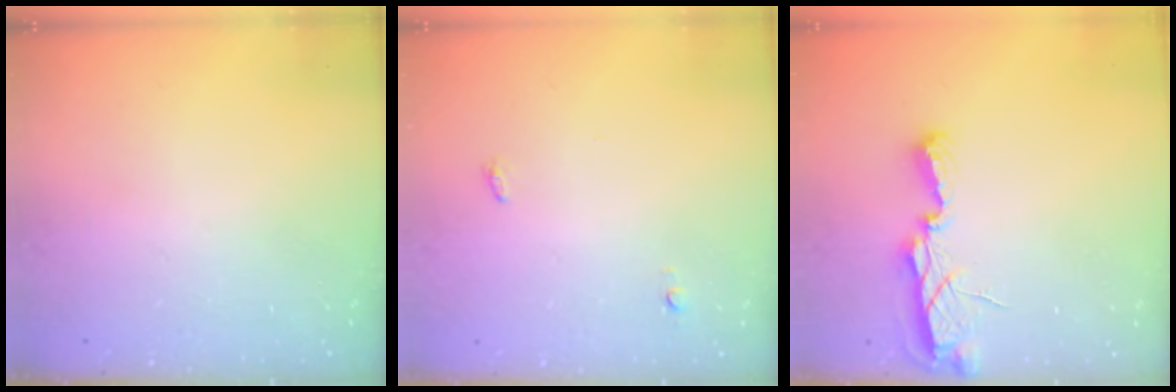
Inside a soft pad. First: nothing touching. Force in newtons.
{"total": 7.3, "press": 3.8, "slide": 6.3}
{"total": 7.3, "press": 7.3, "slide": 0.5}